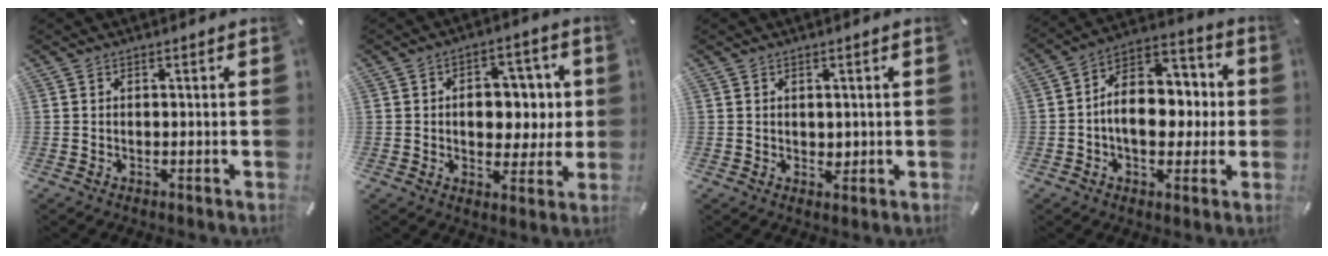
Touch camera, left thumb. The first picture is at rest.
{"total": 10.0, "force": [0.9, 7.2, 6.8], "torque": [-0.083, 0.001, 0.011]}
{"total": 1.6, "force": [0.4, 1.4, 0.4], "torque": [-0.001, 0.002, 0.005]}
{"total": 13.2, "force": [-1.2, 9.7, 8.9], "torque": [-0.130, 0.006, -0.019]}